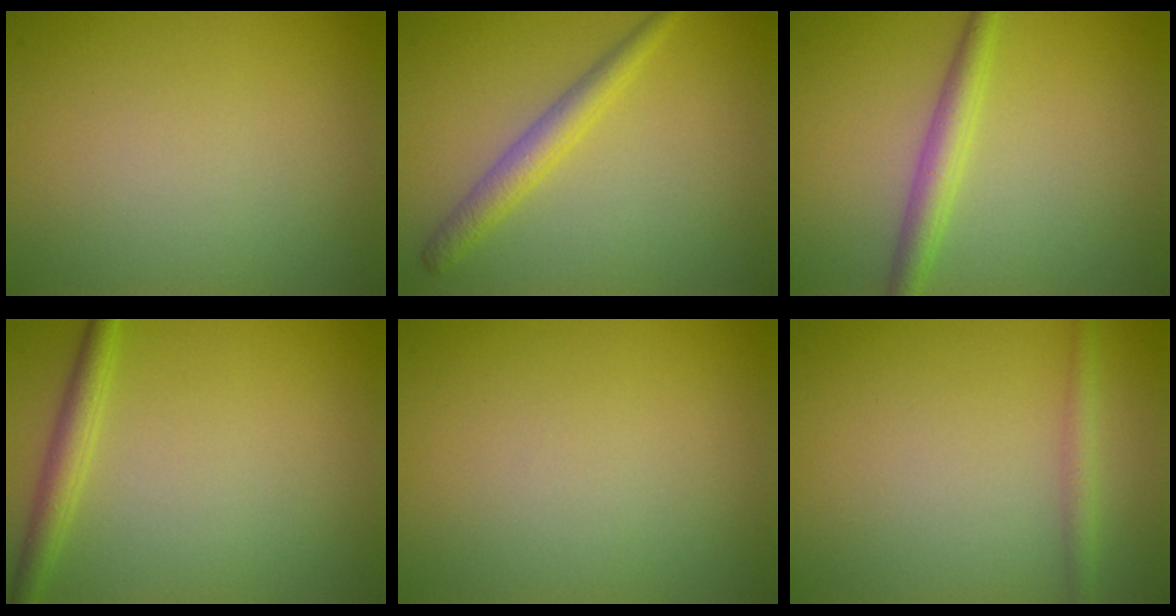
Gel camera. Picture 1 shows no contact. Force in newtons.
{"total": 2.5, "press": 2.5, "slide": 0.0}
{"total": 2.7, "press": 2.6, "slide": 0.1}
{"total": 2.2, "press": 2.2, "slide": 0.1}
{"total": 0.0}
{"total": 1.5, "press": 1.5, "slide": 0.1}